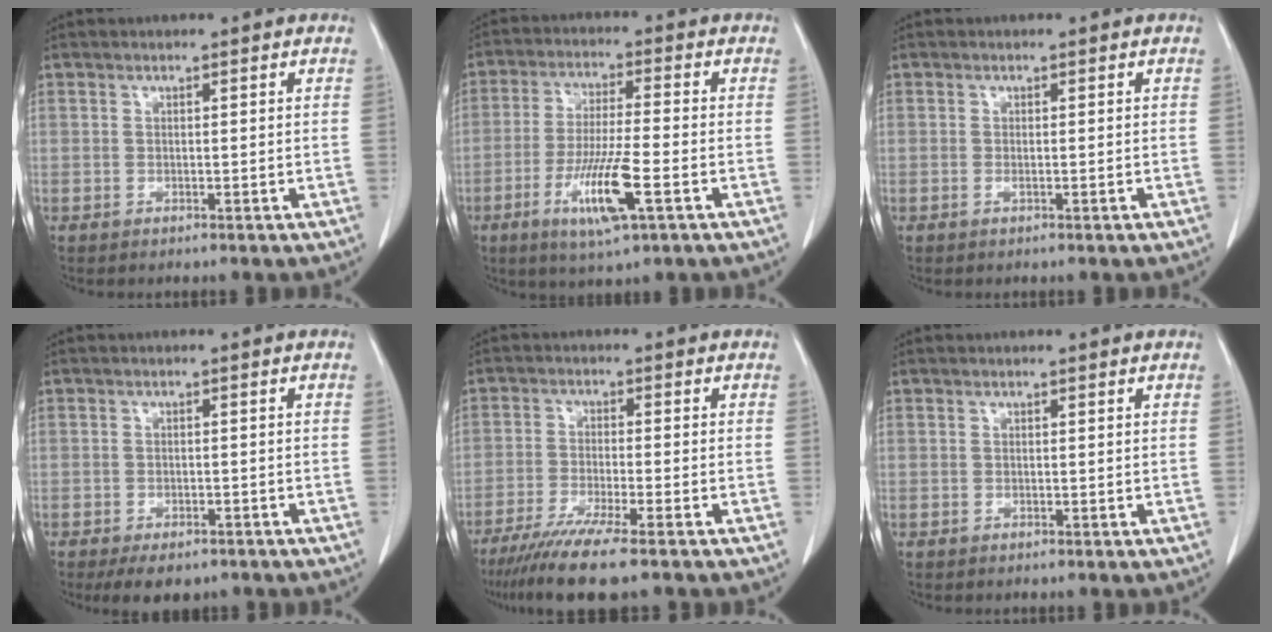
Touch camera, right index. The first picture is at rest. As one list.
[{"total": 10.6, "force": [-4.2, 0.8, 9.7], "torque": [-0.185, -0.019, -0.075]}, {"total": 0.9, "force": [-0.3, 0.2, 0.8], "torque": [-0.018, -0.003, -0.001]}, {"total": 5.4, "force": [-4.1, 2.5, 2.6], "torque": [-0.031, -0.004, -0.054]}, {"total": 9.9, "force": [-7.4, -0.4, 6.5], "torque": [-0.105, -0.028, -0.121]}, {"total": 0.0}]